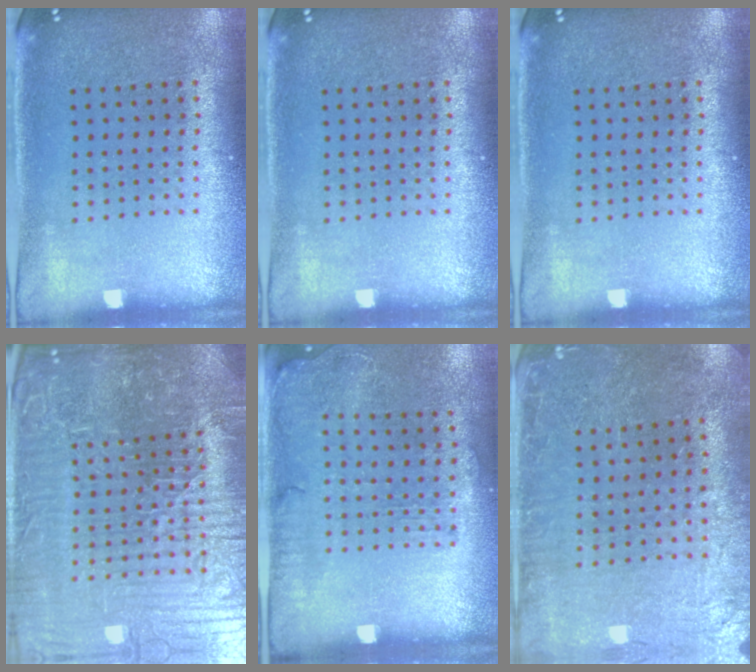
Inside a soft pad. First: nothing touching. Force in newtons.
{"total": 0.0}
{"total": 0.0}
{"total": 7.3, "press": 6.6, "slide": 3.1}
{"total": 1.6, "press": 1.4, "slide": 0.8}
{"total": 1.1, "press": 1.1, "slide": 0.1}